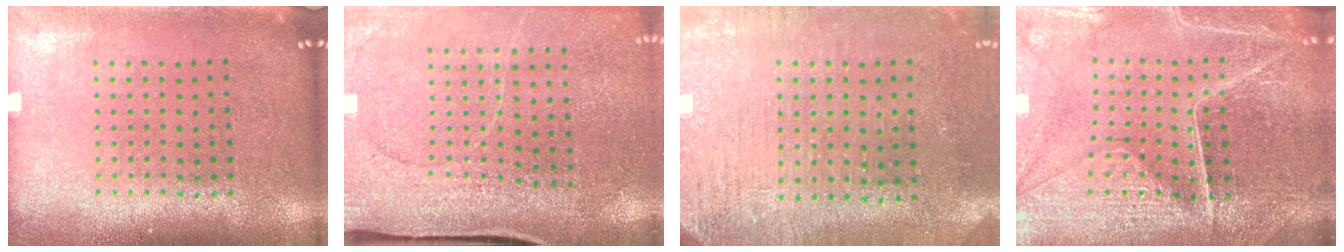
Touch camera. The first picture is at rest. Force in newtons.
{"total": 2.9, "press": 2.8, "slide": 0.7}
{"total": 3.1, "press": 2.6, "slide": 1.6}
{"total": 4.4, "press": 4.3, "slide": 0.8}